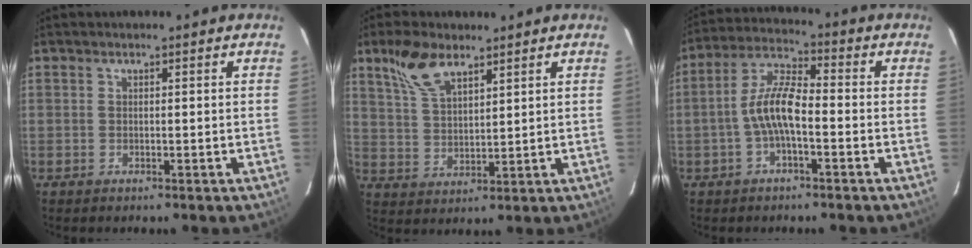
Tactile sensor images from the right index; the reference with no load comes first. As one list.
[{"total": 8.5, "force": [5.7, 3.8, 5.1], "torque": [-0.100, 0.016, 0.117]}, {"total": 7.8, "force": [-2.2, 2.4, 7.1], "torque": [-0.154, 0.016, -0.044]}]